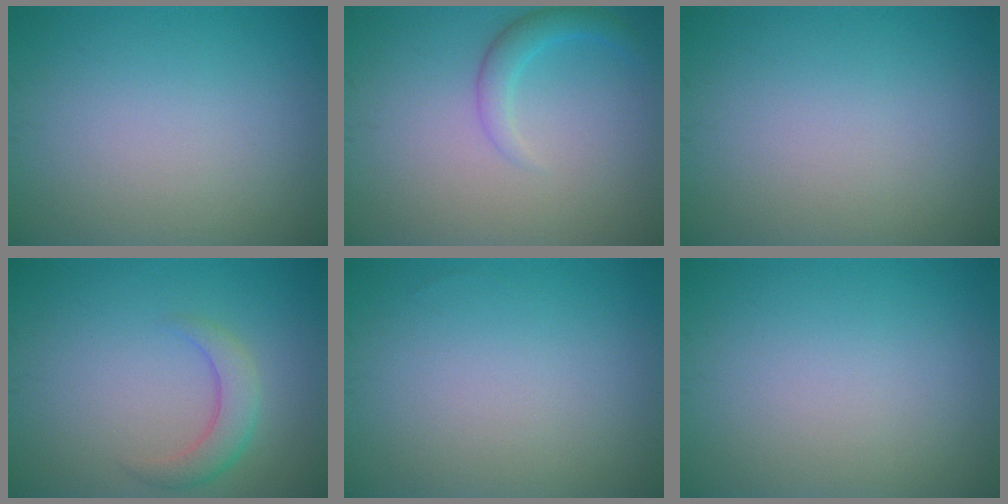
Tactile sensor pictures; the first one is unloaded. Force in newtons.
{"total": 2.2, "press": 2.2, "slide": 0.1}
{"total": 0.0}
{"total": 2.8, "press": 2.8, "slide": 0.1}
{"total": 0.0}
{"total": 0.0}